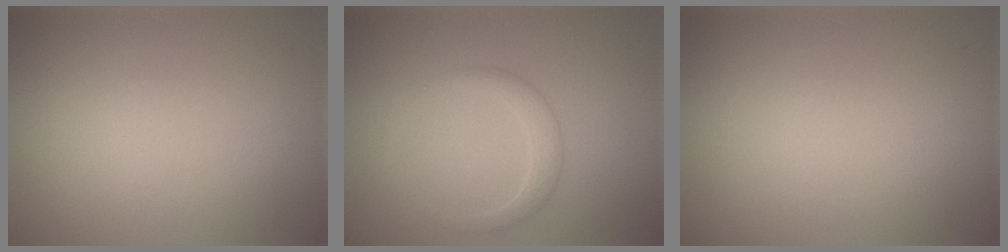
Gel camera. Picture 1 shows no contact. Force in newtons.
{"total": 1.9, "press": 1.9, "slide": 0.1}
{"total": 0.0}